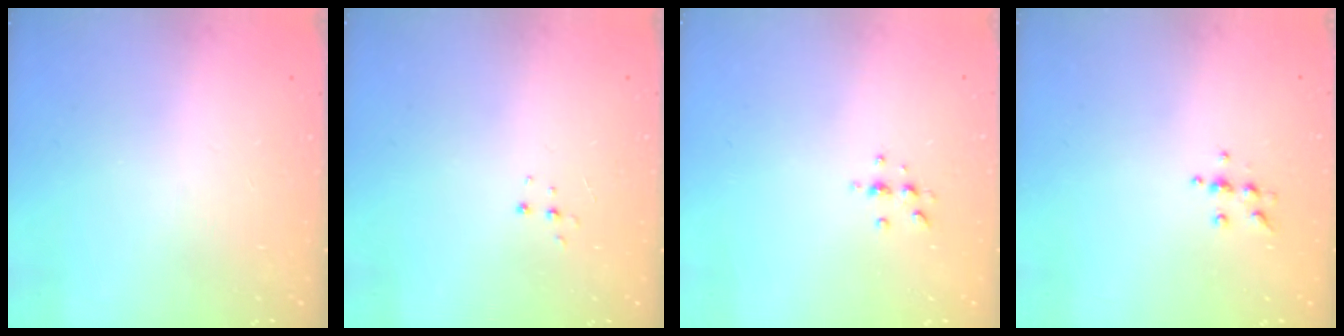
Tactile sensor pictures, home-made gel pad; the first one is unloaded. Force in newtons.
{"total": 4.2, "press": 4.2, "slide": 0.5}
{"total": 4.3, "press": 4.3, "slide": 0.6}
{"total": 5.0, "press": 4.9, "slide": 0.5}